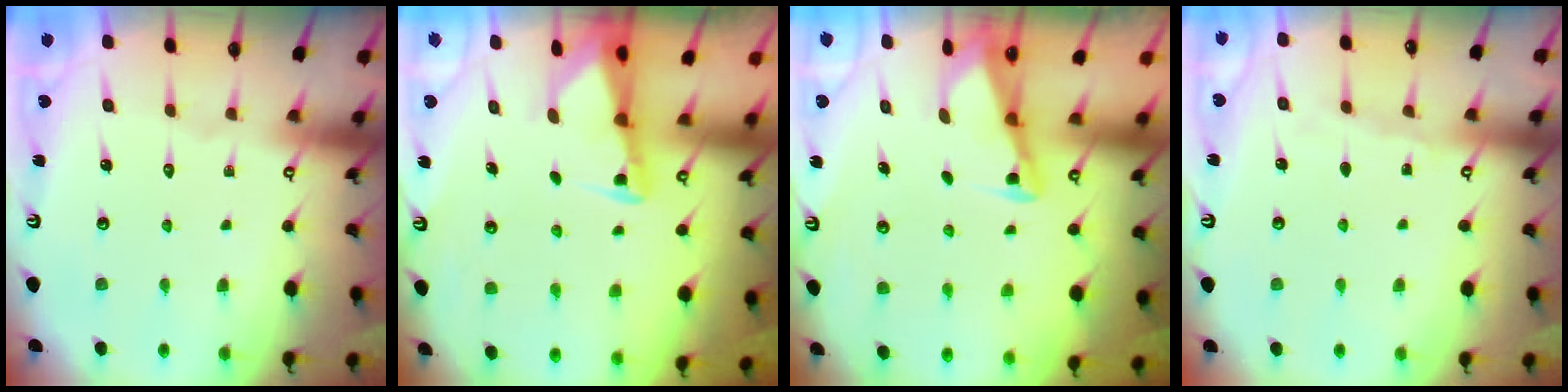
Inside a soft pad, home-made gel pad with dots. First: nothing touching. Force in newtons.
{"total": 2.4, "press": 2.4, "slide": 0.3}
{"total": 2.9, "press": 2.9, "slide": 0.3}
{"total": 4.5, "press": 4.4, "slide": 0.6}